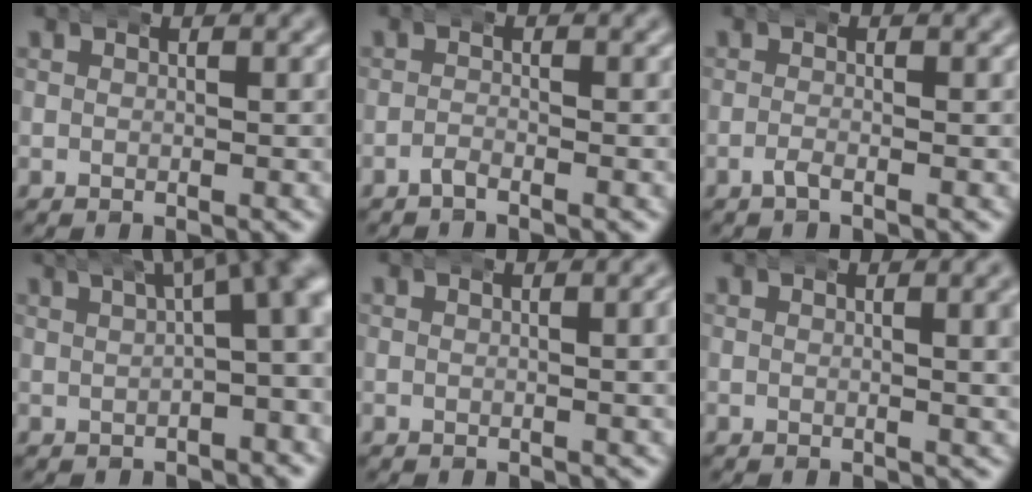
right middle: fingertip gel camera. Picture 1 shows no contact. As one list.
[{"total": 1.0, "force": [-1.0, 0.1, 0.3], "torque": [-0.005, 0.000, -0.024]}, {"total": 1.1, "force": [-0.9, 0.1, 0.6], "torque": [-0.011, -0.001, -0.022]}, {"total": 11.4, "force": [4.5, 6.1, 8.6], "torque": [-0.081, 0.045, 0.045]}, {"total": 1.5, "force": [0.6, 0.2, 1.4], "torque": [-0.006, 0.009, 0.003]}, {"total": 2.4, "force": [1.1, 0.5, 2.1], "torque": [-0.009, 0.005, 0.010]}]